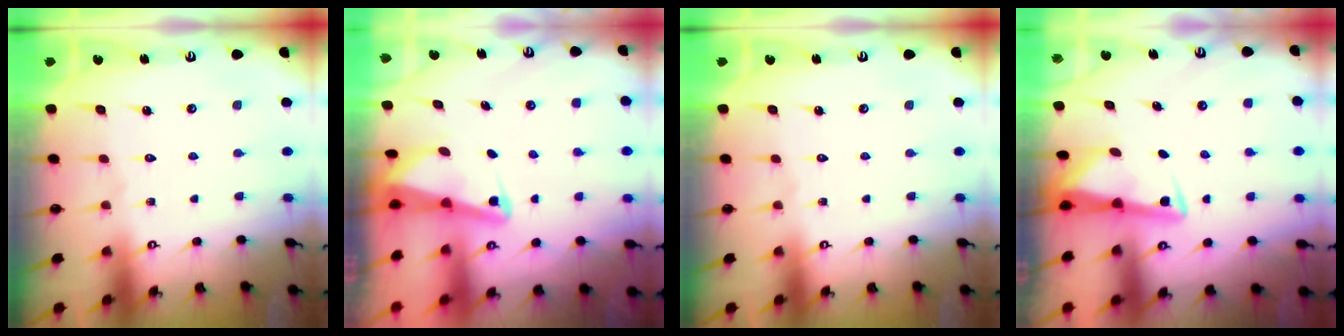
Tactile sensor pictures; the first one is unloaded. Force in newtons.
{"total": 2.7, "press": 2.6, "slide": 0.6}
{"total": 0.0}
{"total": 3.1, "press": 3.1, "slide": 0.4}